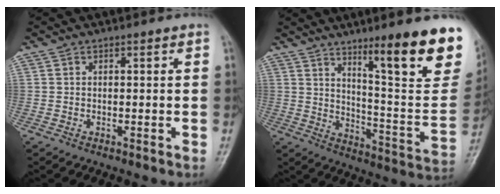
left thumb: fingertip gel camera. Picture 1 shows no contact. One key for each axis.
{"total": 22.5, "fx": 13.0, "fy": 4.1, "fz": 17.9, "tx": -0.208, "ty": -0.073, "tz": 0.195}